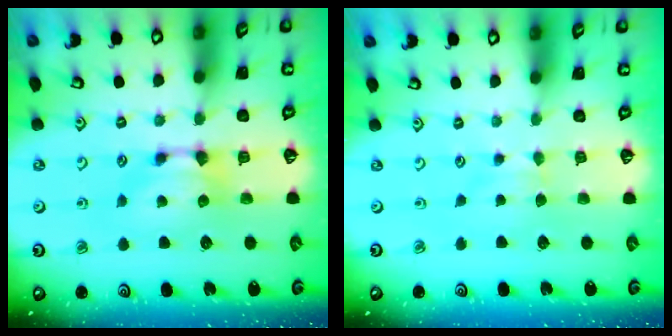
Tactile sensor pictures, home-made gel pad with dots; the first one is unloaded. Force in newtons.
{"total": 2.2, "press": 2.2, "slide": 0.5}